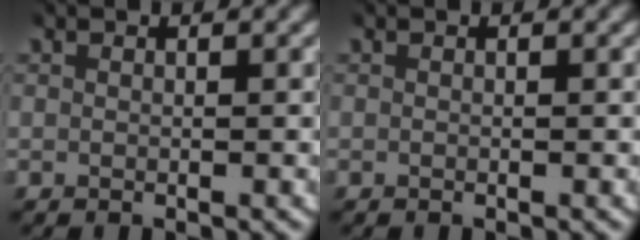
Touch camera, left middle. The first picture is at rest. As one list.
[{"total": 0.0}]